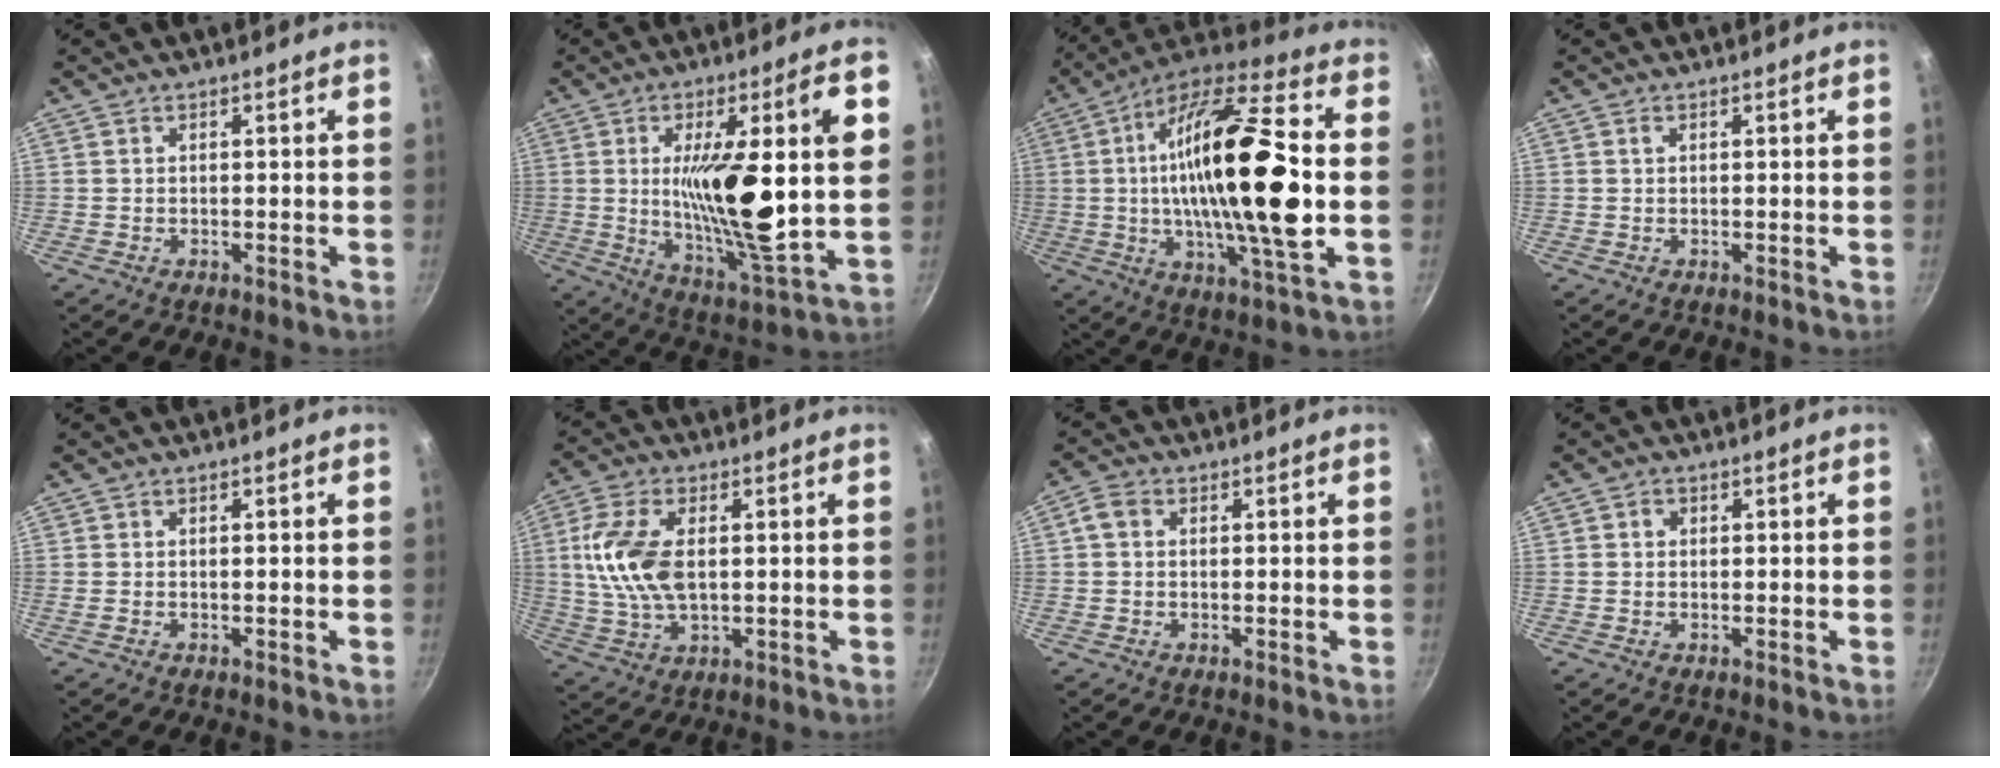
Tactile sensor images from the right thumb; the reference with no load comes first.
{"total": 23.5, "force": [3.1, 5.3, 22.7], "torque": [-0.361, -0.019, 0.059]}
{"total": 26.6, "force": [0.1, 7.1, 25.7], "torque": [-0.454, 0.012, -0.010]}
{"total": 0.6, "force": [0.3, 0.4, 0.3], "torque": [-0.006, 0.001, 0.005]}
{"total": 0.0}
{"total": 11.6, "force": [1.5, 6.3, 9.6], "torque": [-0.193, 0.000, 0.028]}
{"total": 2.9, "force": [0.5, 2.3, 1.6], "torque": [-0.028, 0.005, 0.003]}
{"total": 1.2, "force": [0.3, 1.1, 0.5], "torque": [-0.004, 0.005, 0.003]}